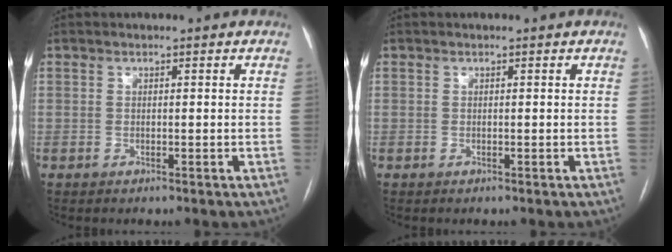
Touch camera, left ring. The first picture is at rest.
{"total": 0.0}